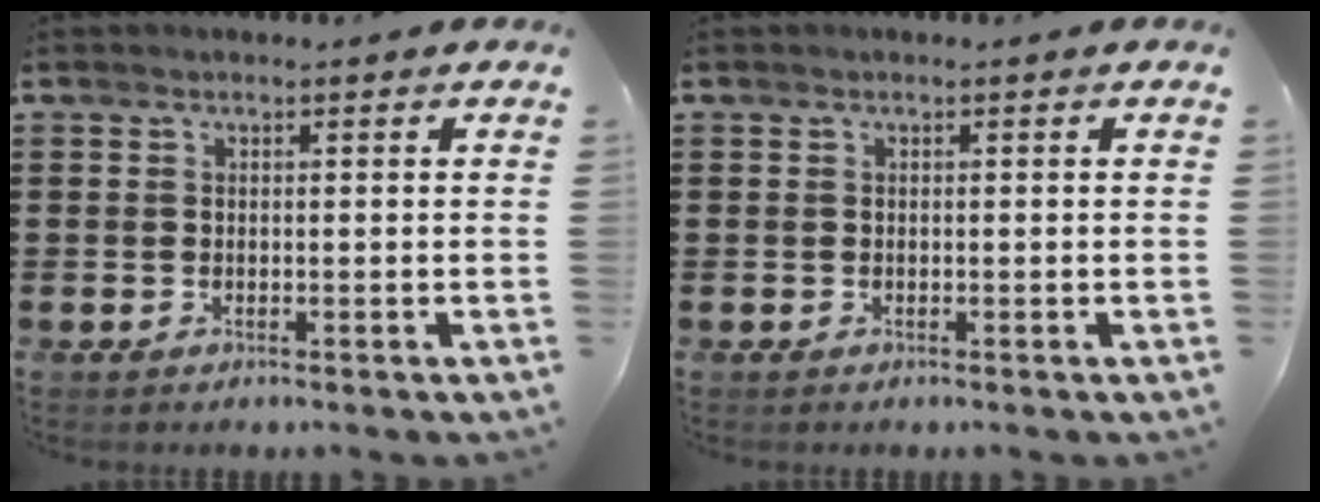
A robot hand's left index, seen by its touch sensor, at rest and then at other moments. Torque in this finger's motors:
{"motor_torque": [0.00, 0.00, 0.00, 0.01]}